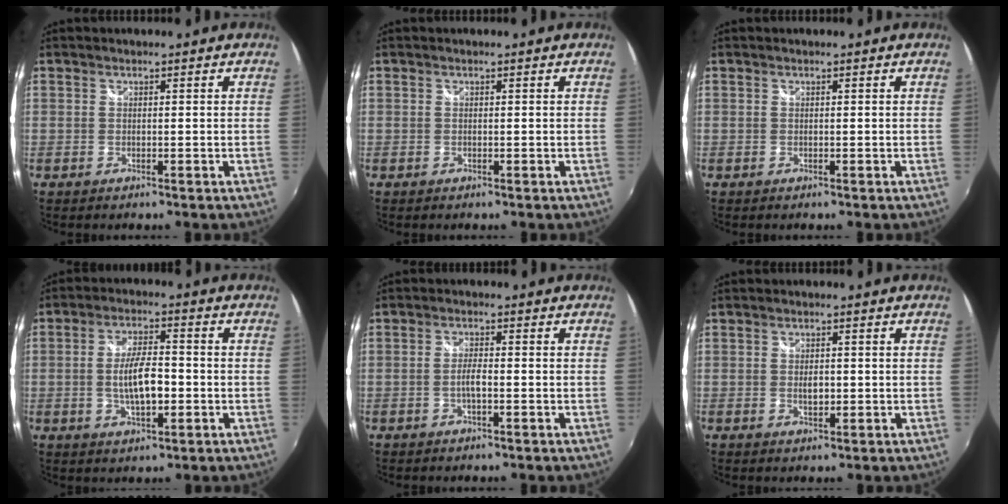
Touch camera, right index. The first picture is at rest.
{"total": 0.0}
{"total": 0.0}
{"total": 8.0, "force": [-1.5, 2.8, 7.4], "torque": [-0.140, 0.000, -0.021]}
{"total": 2.4, "force": [-0.9, 0.3, 2.2], "torque": [-0.047, 0.003, -0.017]}
{"total": 2.2, "force": [-0.2, 1.3, 1.8], "torque": [-0.031, -0.001, -0.003]}